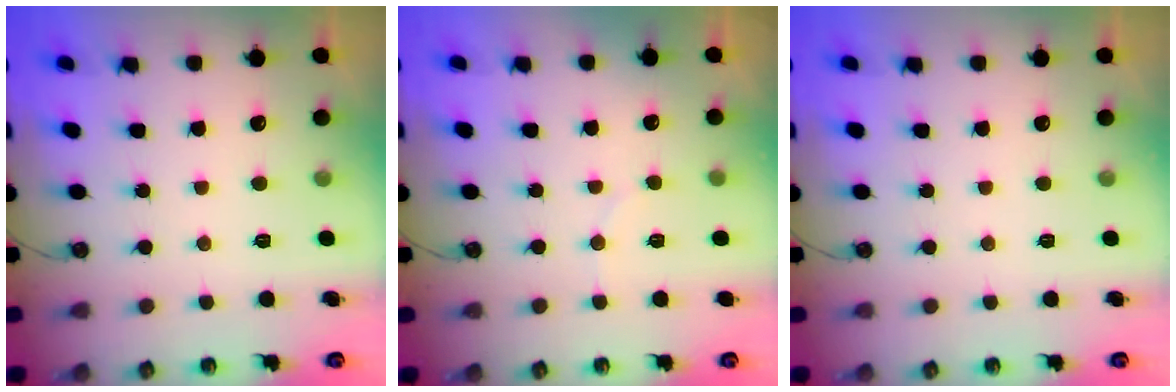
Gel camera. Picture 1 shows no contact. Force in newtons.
{"total": 2.7, "press": 2.6, "slide": 0.7}
{"total": 0.0}